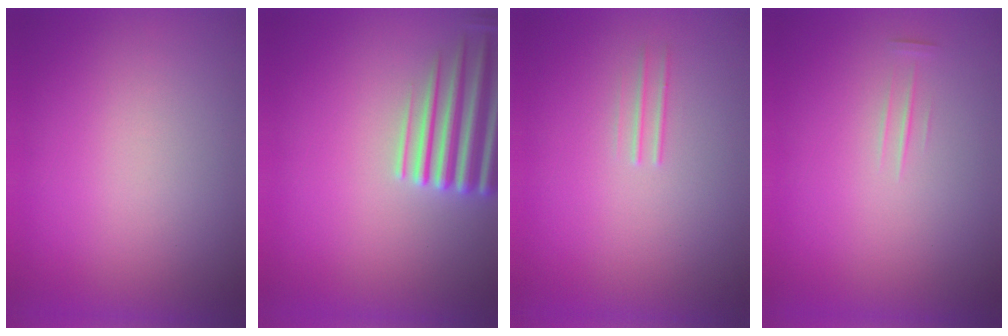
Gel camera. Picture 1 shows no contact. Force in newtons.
{"total": 6.0}
{"total": 1.9}
{"total": 1.4}